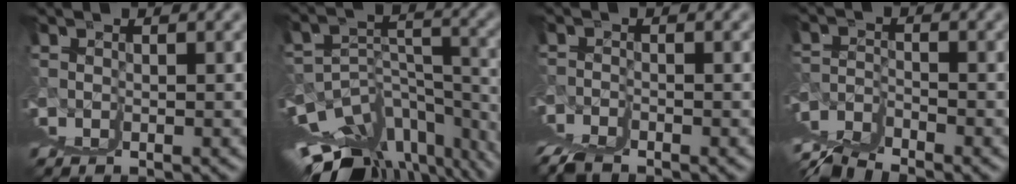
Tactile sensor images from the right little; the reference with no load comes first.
{"total": 8.1, "force": [-2.3, 1.5, 7.6], "torque": [-0.097, -0.021, -0.001]}
{"total": 3.3, "force": [-1.8, -2.4, 1.2], "torque": [-0.009, 0.000, -0.011]}
{"total": 4.0, "force": [1.1, -3.4, 1.7], "torque": [-0.007, 0.014, 0.026]}